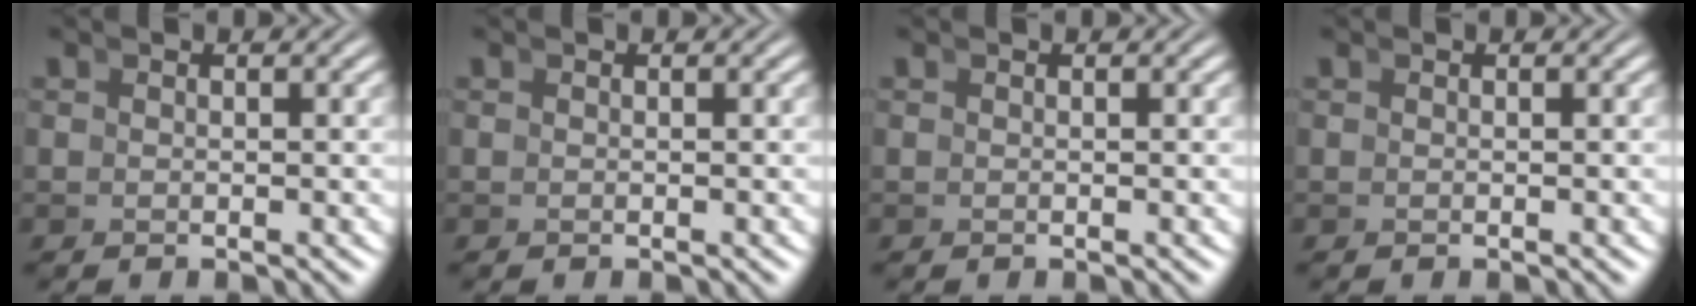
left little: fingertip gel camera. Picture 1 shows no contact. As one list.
[{"total": 0.0}, {"total": 0.0}, {"total": 0.0}]